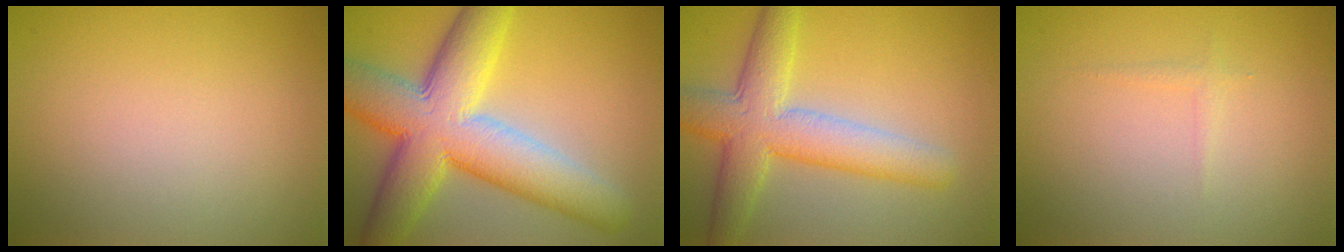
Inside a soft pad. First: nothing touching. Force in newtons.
{"total": 11.6, "press": 11.6, "slide": 0.5}
{"total": 6.8, "press": 6.8, "slide": 0.3}
{"total": 0.6, "press": 0.6, "slide": 0.0}